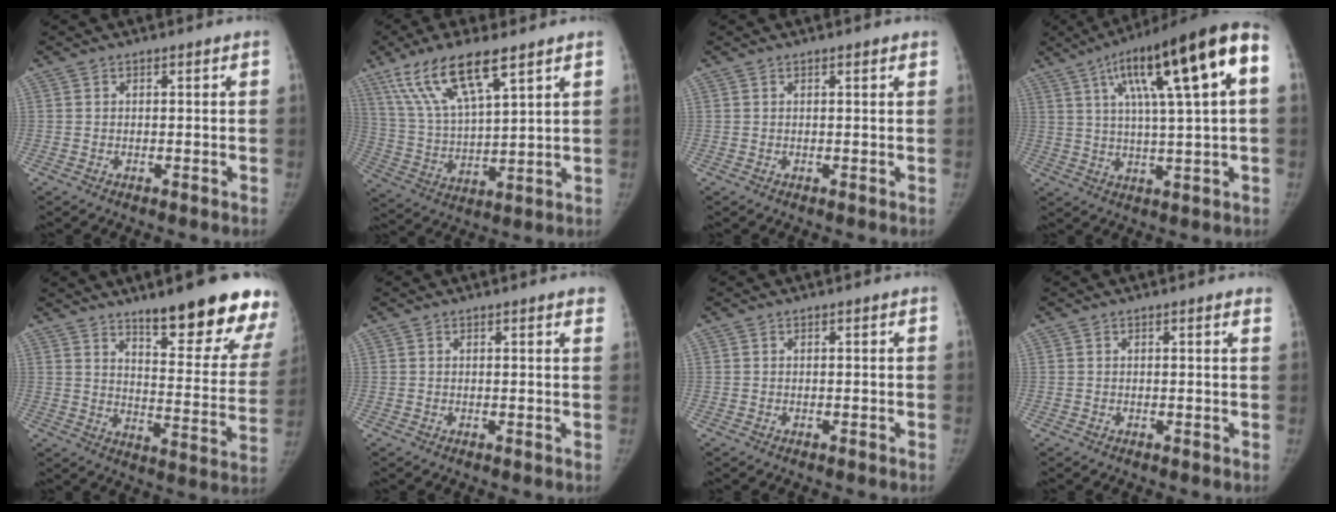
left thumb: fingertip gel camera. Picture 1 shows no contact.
{"total": 15.0, "force": [9.1, 4.2, 11.2], "torque": [-0.211, -0.027, 0.183]}
{"total": 0.8, "force": [0.6, 0.2, 0.6], "torque": [-0.007, 0.000, 0.006]}
{"total": 20.8, "force": [6.8, 3.7, 19.3], "torque": [-0.301, 0.017, 0.101]}
{"total": 21.9, "force": [15.0, 5.2, 15.1], "torque": [-0.160, -0.090, 0.206]}
{"total": 2.6, "force": [1.9, 0.4, 1.6], "torque": [-0.011, -0.001, 0.014]}
{"total": 0.0}
{"total": 1.5, "force": [1.1, 0.2, 0.9], "torque": [-0.008, 0.001, 0.008]}